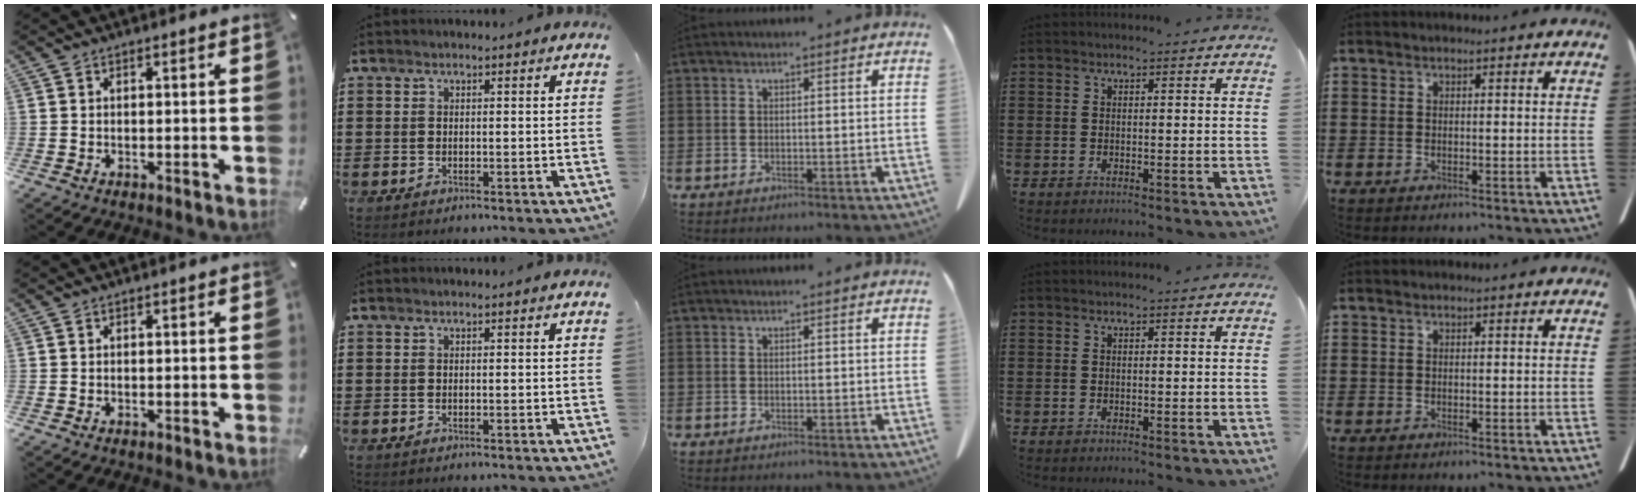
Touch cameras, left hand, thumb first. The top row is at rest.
{}